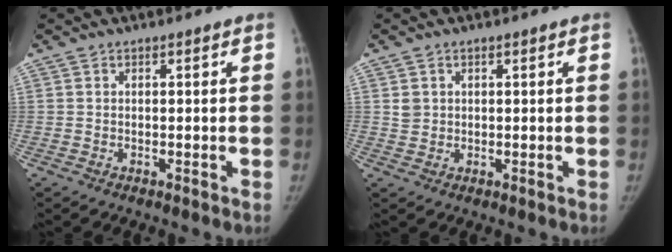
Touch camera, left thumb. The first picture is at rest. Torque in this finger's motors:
{"motor_torque": [0.43, 0.33, 0.46, -0.58, 0.04]}